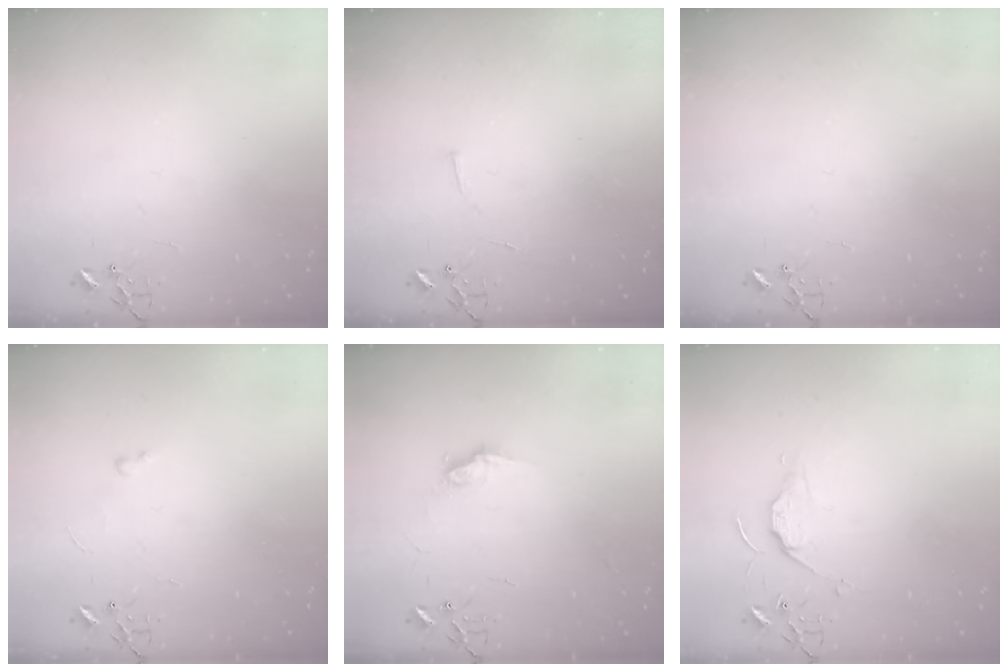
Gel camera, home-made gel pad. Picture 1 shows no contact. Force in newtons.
{"total": 2.9, "press": 2.9, "slide": 0.4}
{"total": 0.0}
{"total": 2.0, "press": 2.0, "slide": 0.3}
{"total": 8.0, "press": 8.0, "slide": 0.4}
{"total": 6.1, "press": 6.0, "slide": 0.6}